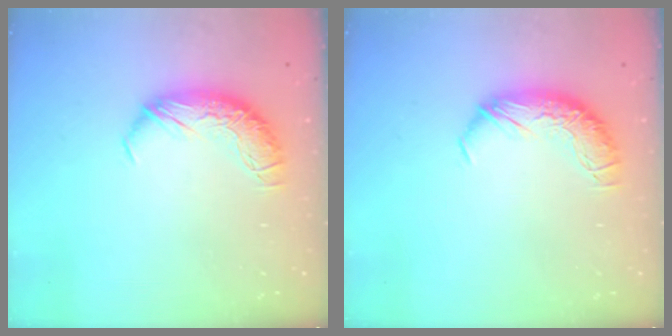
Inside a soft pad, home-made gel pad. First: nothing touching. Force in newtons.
{"total": 0.0}